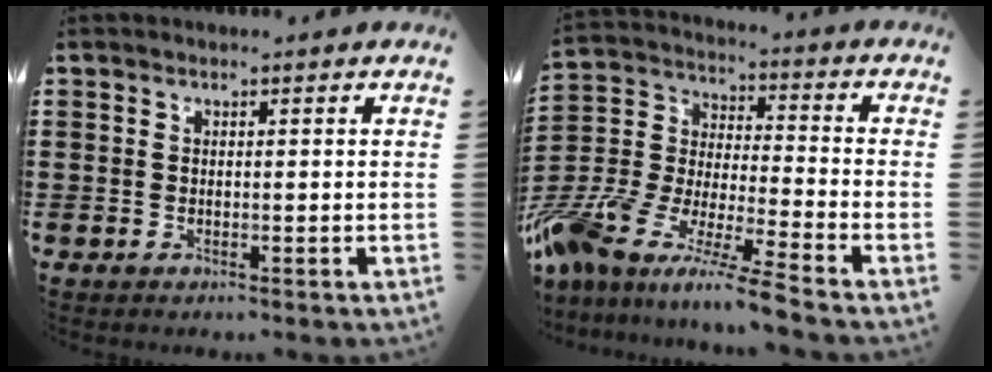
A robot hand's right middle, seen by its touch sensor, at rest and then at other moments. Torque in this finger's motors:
{"motor_torque": [1.67, -0.47, 0.33, 0.21]}